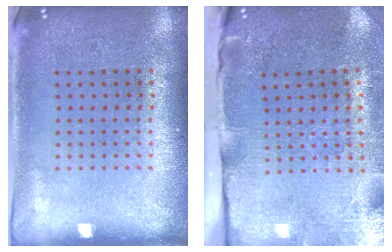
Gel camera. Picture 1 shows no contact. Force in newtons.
{"total": 4.7, "press": 3.8, "slide": 2.9}